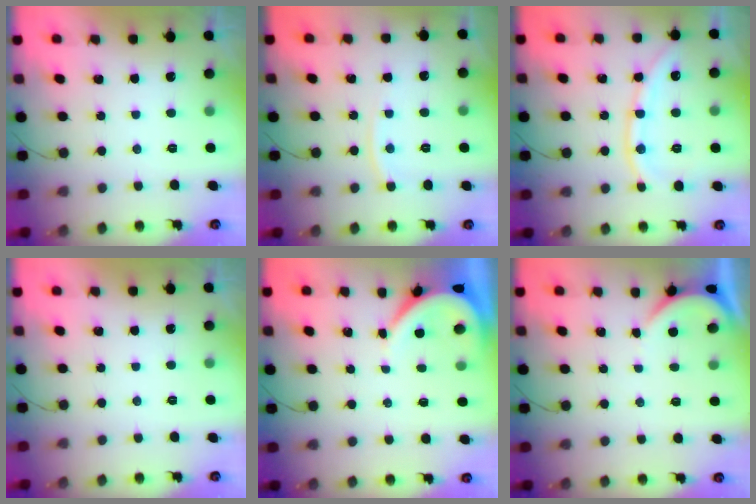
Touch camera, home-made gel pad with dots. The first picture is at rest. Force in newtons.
{"total": 5.3, "press": 5.2, "slide": 0.6}
{"total": 9.7, "press": 9.6, "slide": 1.4}
{"total": 0.0}
{"total": 3.7, "press": 3.6, "slide": 0.4}
{"total": 2.1, "press": 2.1, "slide": 0.3}